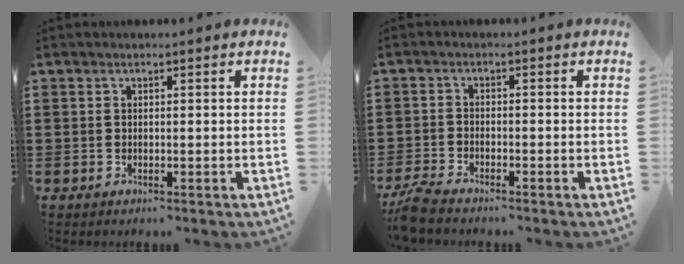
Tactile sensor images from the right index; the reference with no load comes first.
{"total": 3.1, "force": [-3.0, 0.1, 0.8], "torque": [-0.034, -0.007, -0.066]}